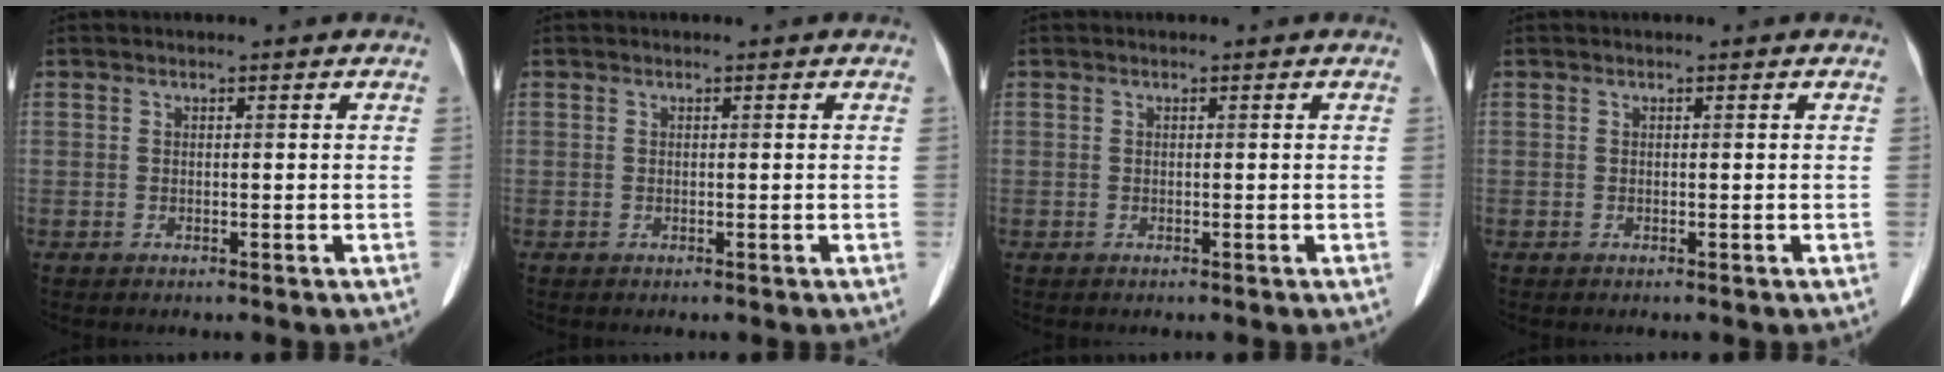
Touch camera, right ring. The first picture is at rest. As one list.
[{"total": 0.0}, {"total": 0.0}, {"total": 0.0}]